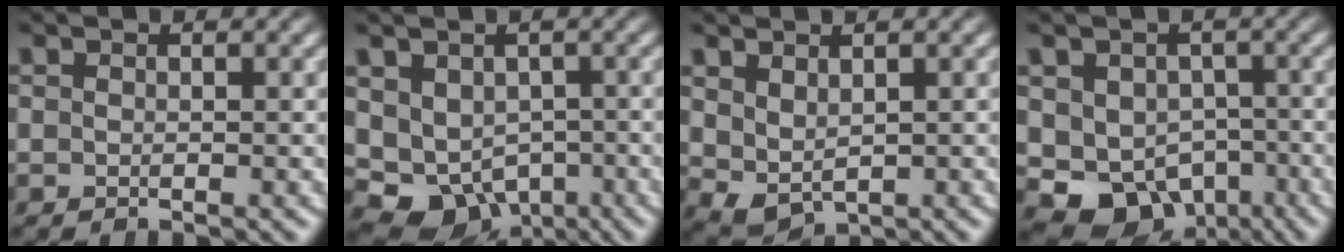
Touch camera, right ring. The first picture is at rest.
{"total": 10.8, "force": [-4.4, 8.8, 4.5], "torque": [-0.117, -0.069, -0.050]}
{"total": 2.8, "force": [0.1, 2.2, 1.7], "torque": [-0.050, -0.029, 0.026]}
{"total": 12.2, "force": [-5.3, 10.1, 4.5], "torque": [-0.108, -0.076, -0.067]}